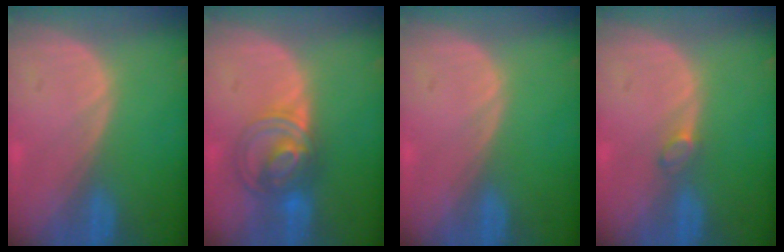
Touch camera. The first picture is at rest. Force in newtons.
{"total": 7.0, "press": 6.5, "slide": 2.6}
{"total": 0.0}
{"total": 1.4, "press": 1.4, "slide": 0.2}